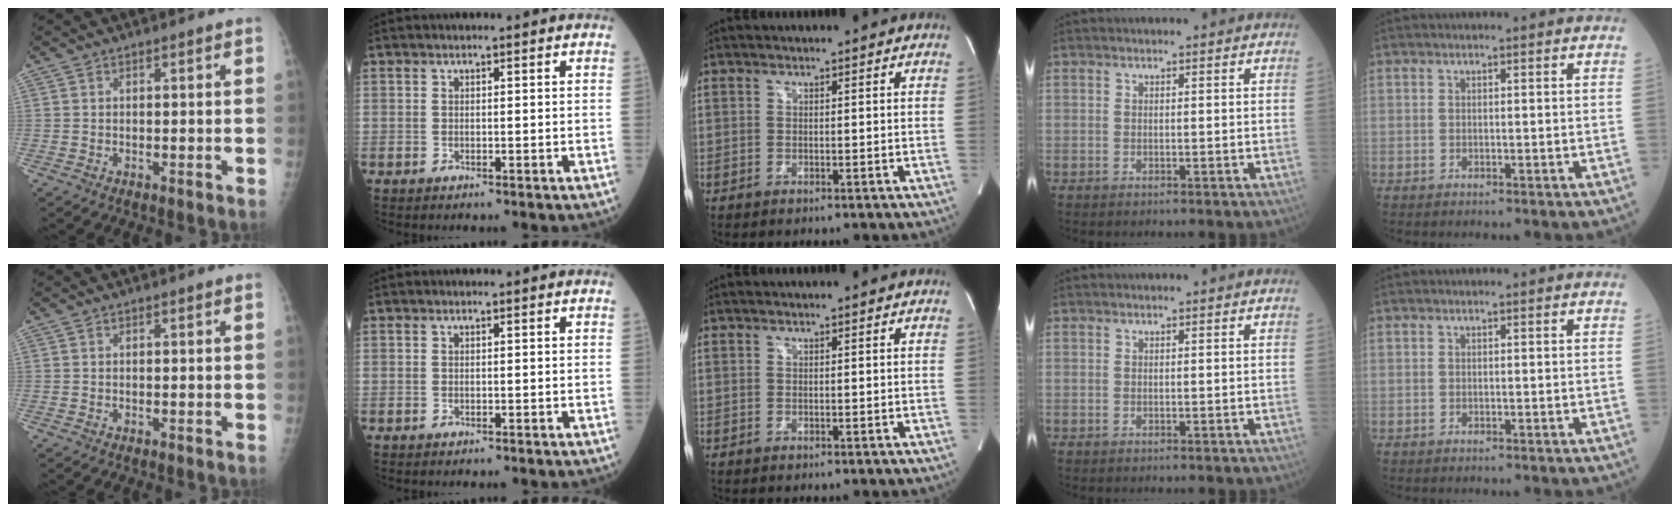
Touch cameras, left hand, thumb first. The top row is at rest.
{}